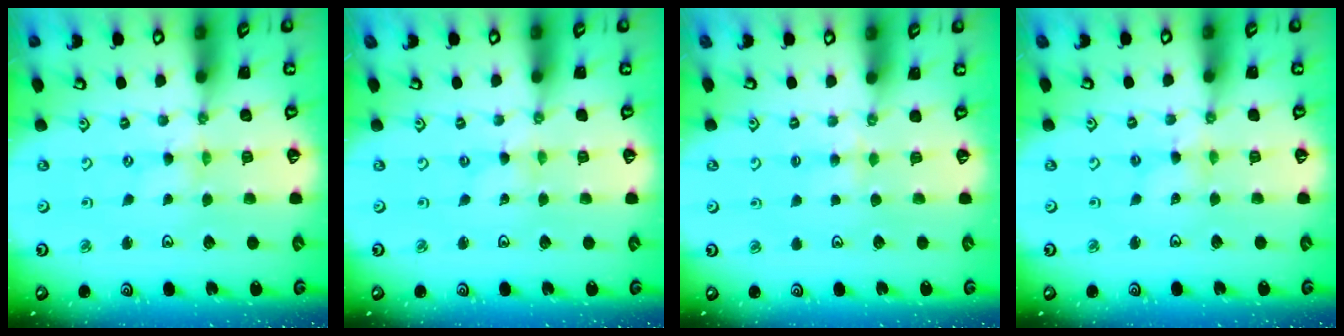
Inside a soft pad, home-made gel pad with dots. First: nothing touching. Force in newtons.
{"total": 0.0}
{"total": 4.6, "press": 4.6, "slide": 0.4}
{"total": 2.6, "press": 2.6, "slide": 0.2}